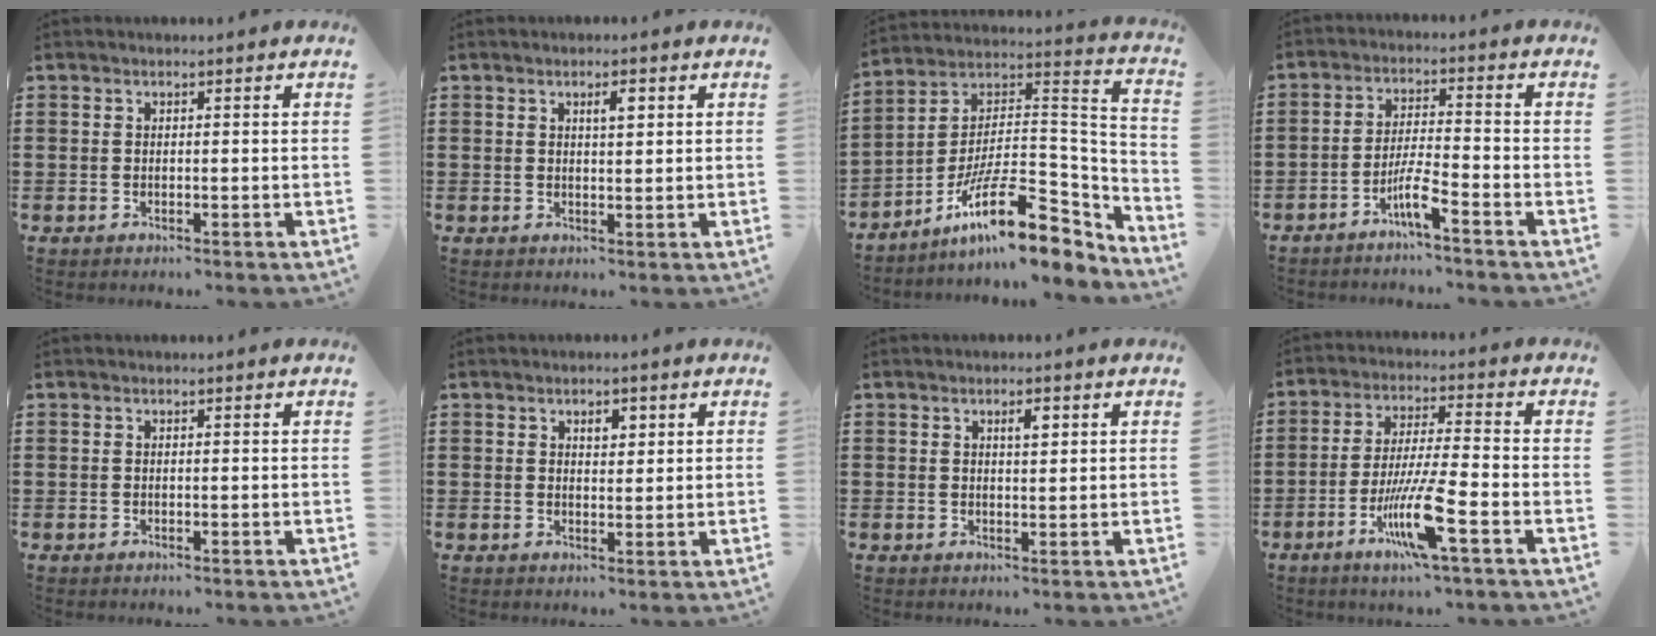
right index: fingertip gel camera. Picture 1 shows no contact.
{"total": 2.3, "force": [0.9, 0.7, 2.0], "torque": [-0.032, 0.003, 0.012]}
{"total": 16.0, "force": [-10.1, 5.1, 11.2], "torque": [-0.179, 0.021, -0.178]}
{"total": 4.8, "force": [-3.2, 0.1, 3.5], "torque": [-0.083, -0.009, -0.065]}
{"total": 0.0}
{"total": 2.4, "force": [1.2, 1.4, 1.6], "torque": [-0.019, 0.001, 0.017]}
{"total": 2.2, "force": [0.9, 0.7, 1.8], "torque": [-0.030, 0.002, 0.012]}
{"total": 10.4, "force": [-4.9, 0.7, 9.1], "torque": [-0.186, -0.011, -0.096]}